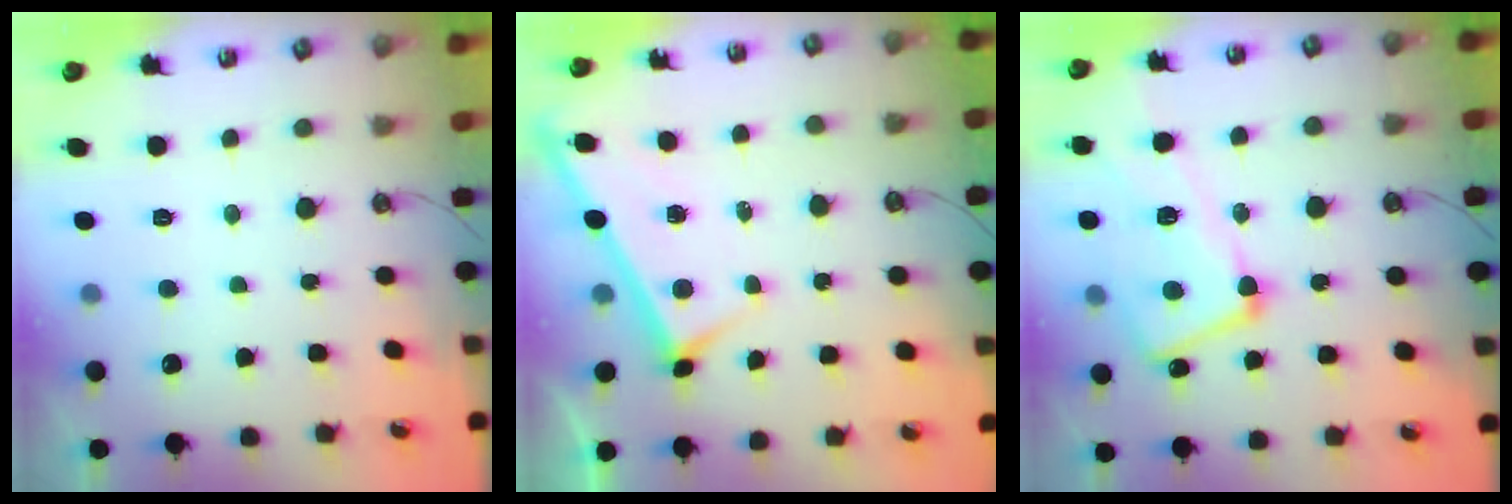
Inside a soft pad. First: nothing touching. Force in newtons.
{"total": 2.9, "press": 2.9, "slide": 0.3}
{"total": 9.5, "press": 9.3, "slide": 1.7}